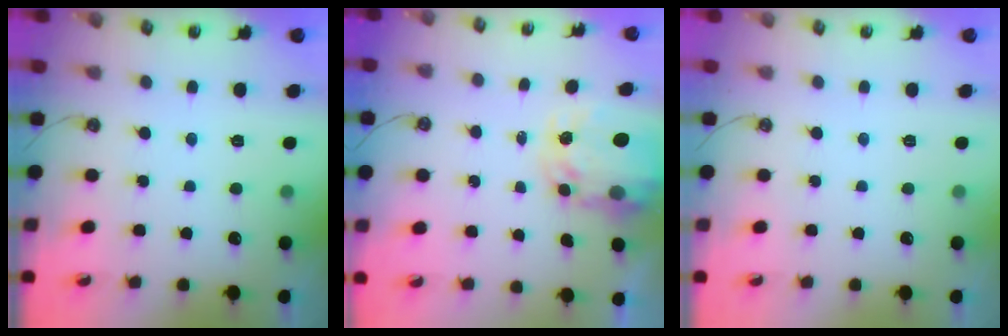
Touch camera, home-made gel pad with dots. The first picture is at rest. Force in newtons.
{"total": 4.9, "press": 4.9, "slide": 0.4}
{"total": 0.0}